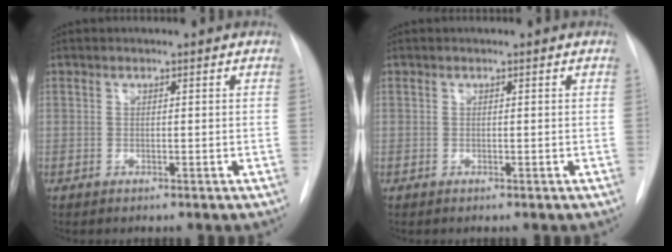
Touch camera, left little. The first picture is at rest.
{"total": 0.0}